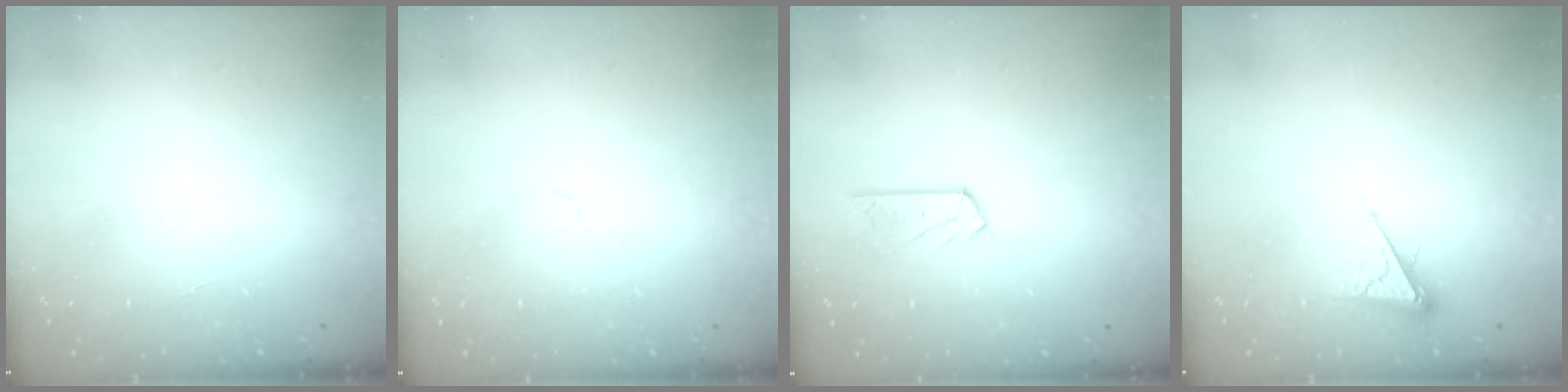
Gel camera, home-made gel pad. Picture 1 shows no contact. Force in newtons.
{"total": 2.7, "press": 2.7, "slide": 0.3}
{"total": 4.5, "press": 4.5, "slide": 0.2}
{"total": 5.4, "press": 5.3, "slide": 0.6}